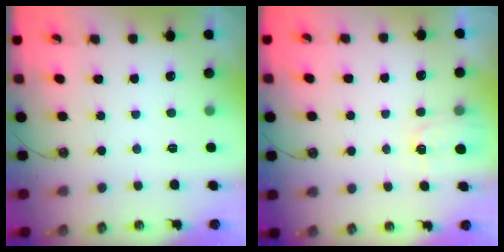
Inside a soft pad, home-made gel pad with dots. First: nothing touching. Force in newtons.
{"total": 2.0, "press": 2.0, "slide": 0.3}